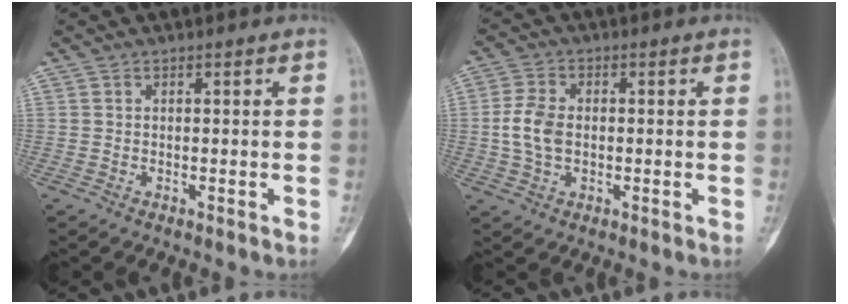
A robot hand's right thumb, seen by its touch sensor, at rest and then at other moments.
{"total": 6.5, "force": [-0.2, 4.3, 4.8], "torque": [-0.101, 0.009, -0.007]}